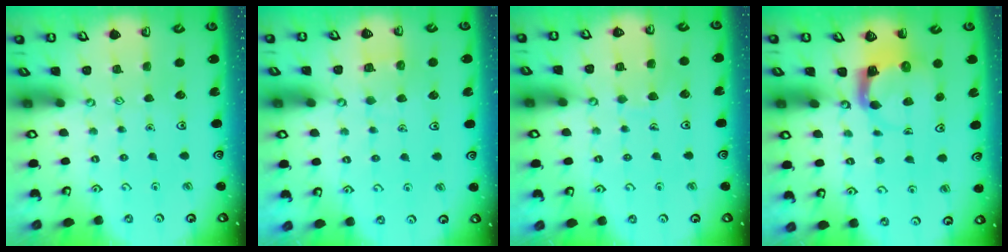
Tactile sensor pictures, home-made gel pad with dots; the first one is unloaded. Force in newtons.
{"total": 4.8, "press": 4.7, "slide": 0.5}
{"total": 6.0, "press": 6.0, "slide": 0.6}
{"total": 3.8, "press": 3.8, "slide": 0.6}